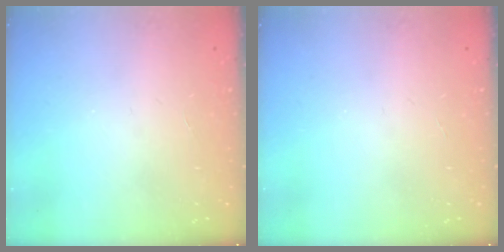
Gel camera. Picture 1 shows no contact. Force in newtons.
{"total": 0.0}